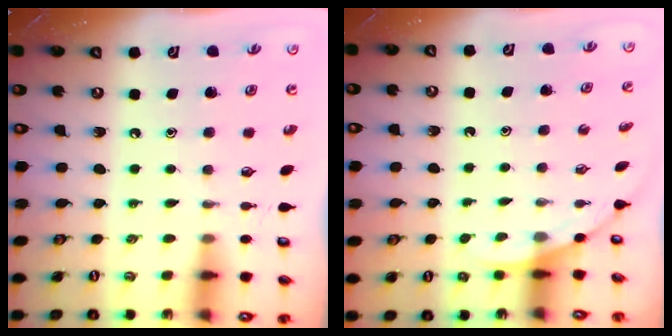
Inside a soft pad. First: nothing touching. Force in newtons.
{"total": 2.0, "press": 2.0, "slide": 0.0}